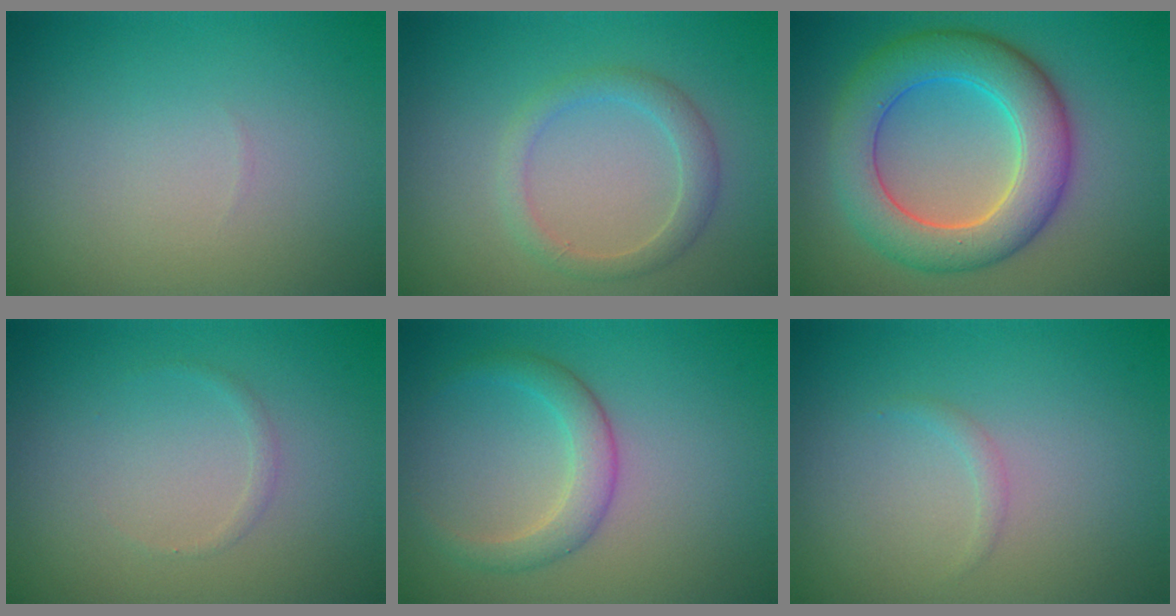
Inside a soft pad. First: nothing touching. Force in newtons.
{"total": 2.3, "press": 2.3, "slide": 0.0}
{"total": 7.5, "press": 7.5, "slide": 0.4}
{"total": 0.6, "press": 0.6, "slide": 0.1}
{"total": 2.7, "press": 2.7, "slide": 0.1}
{"total": 0.7, "press": 0.7, "slide": 0.1}